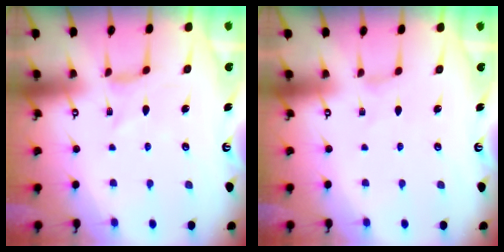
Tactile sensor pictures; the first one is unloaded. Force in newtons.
{"total": 0.0}